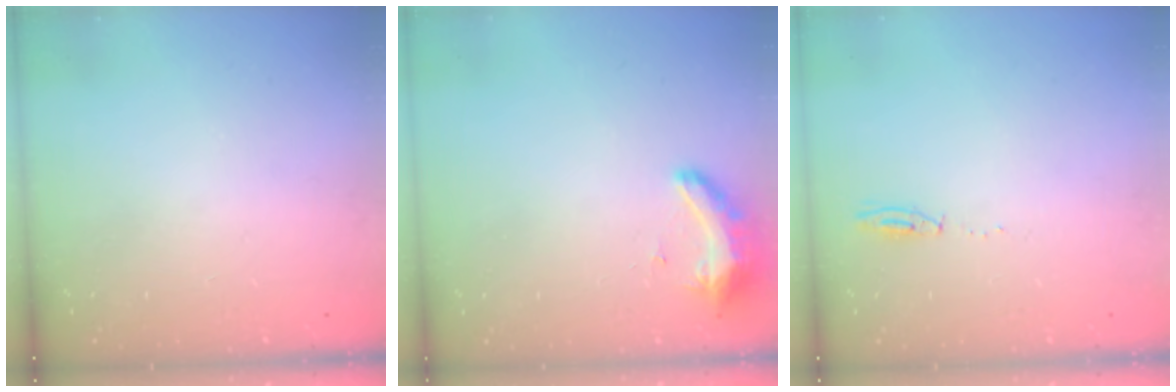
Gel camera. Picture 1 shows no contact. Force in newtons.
{"total": 16.2, "press": 11.0, "slide": 11.9}
{"total": 3.4, "press": 3.3, "slide": 0.8}